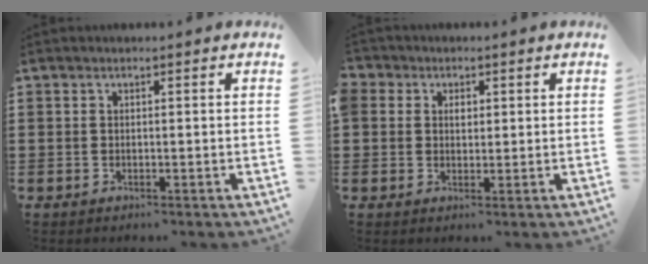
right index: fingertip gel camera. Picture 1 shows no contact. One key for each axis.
{"total": 2.4, "fx": 1.0, "fy": 2.2, "fz": 0.5, "tx": -0.020, "ty": 0.013, "tz": 0.016}